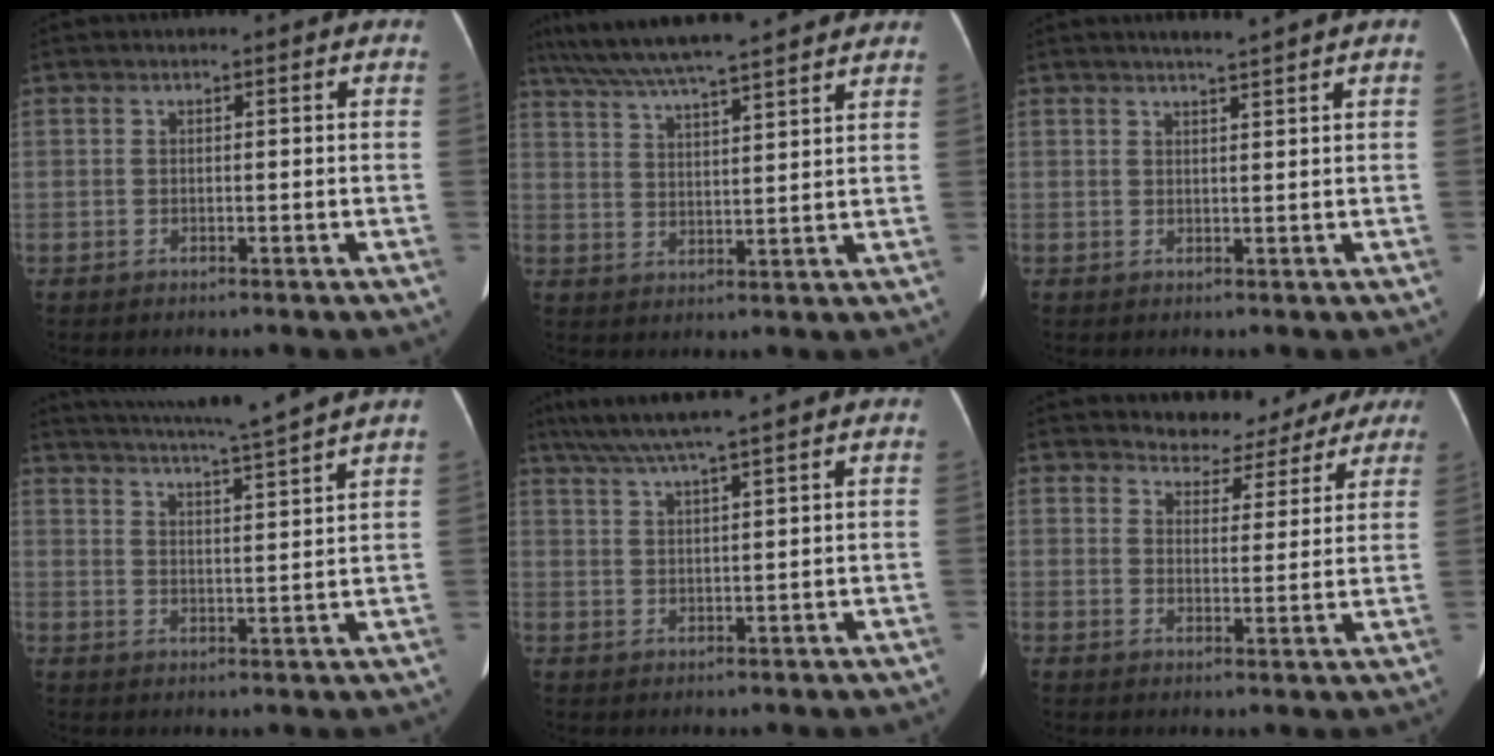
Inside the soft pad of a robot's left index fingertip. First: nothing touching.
{"total": 19.2, "force": [16.5, 1.7, 9.6], "torque": [-0.168, 0.046, 0.248]}
{"total": 2.5, "force": [2.1, -0.8, 1.1], "torque": [-0.012, 0.000, 0.032]}
{"total": 14.6, "force": [13.1, -1.9, 6.3], "torque": [-0.112, -0.020, 0.180]}
{"total": 9.8, "force": [8.2, -0.8, 5.3], "torque": [-0.094, 0.037, 0.124]}
{"total": 10.1, "force": [9.3, 3.8, 0.2], "torque": [0.019, 0.001, 0.094]}